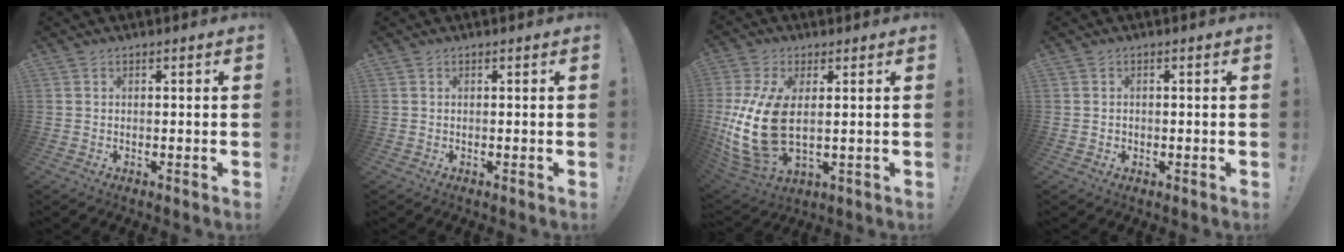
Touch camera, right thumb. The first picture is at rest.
{"total": 0.0}
{"total": 18.0, "force": [1.5, 9.9, 15.0], "torque": [-0.296, -0.016, 0.037]}
{"total": 0.9, "force": [-0.4, 0.8, 0.0], "torque": [-0.006, 0.005, -0.006]}